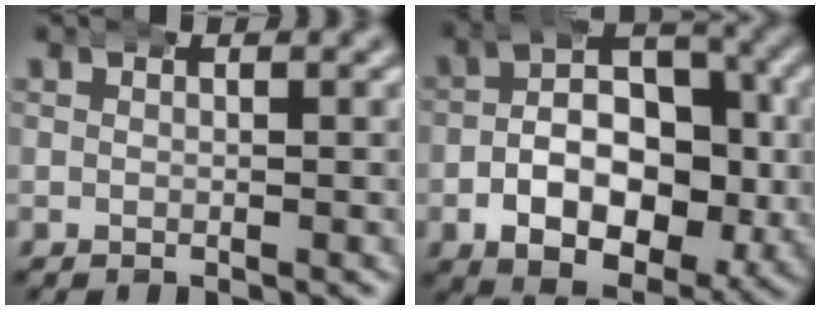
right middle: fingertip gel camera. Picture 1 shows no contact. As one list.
[{"total": 10.0, "force": [-1.7, 6.8, 7.1], "torque": [-0.104, -0.011, -0.031]}]